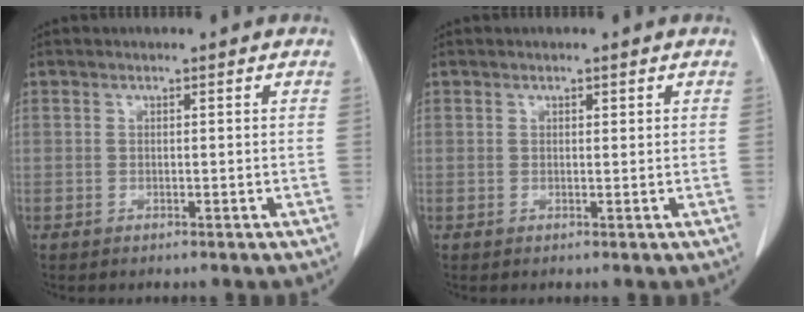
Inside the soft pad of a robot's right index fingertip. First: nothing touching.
{"total": 0.5, "force": [0.4, 0.2, 0.3], "torque": [-0.005, -0.003, 0.006]}